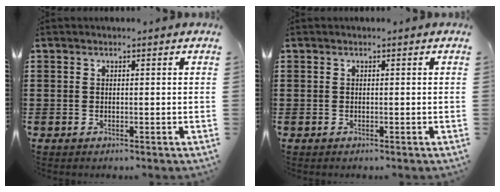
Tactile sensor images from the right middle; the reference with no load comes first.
{"total": 0.0}